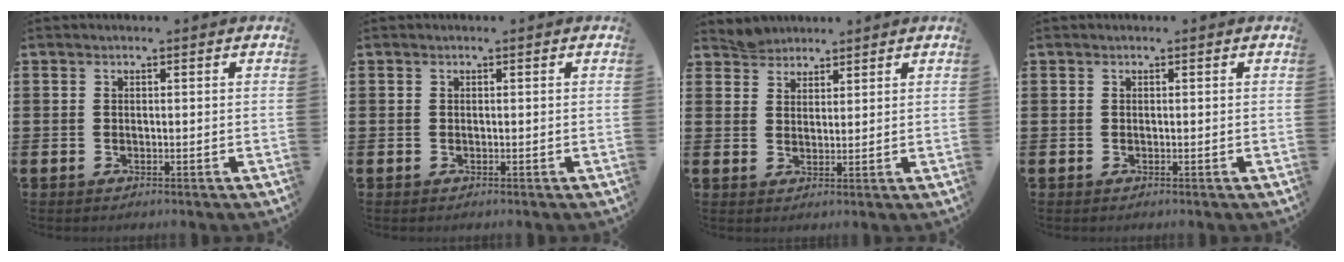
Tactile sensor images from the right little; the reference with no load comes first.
{"total": 0.0}
{"total": 3.5, "force": [3.3, 0.9, -0.3], "torque": [0.003, -0.006, 0.064]}
{"total": 0.0}